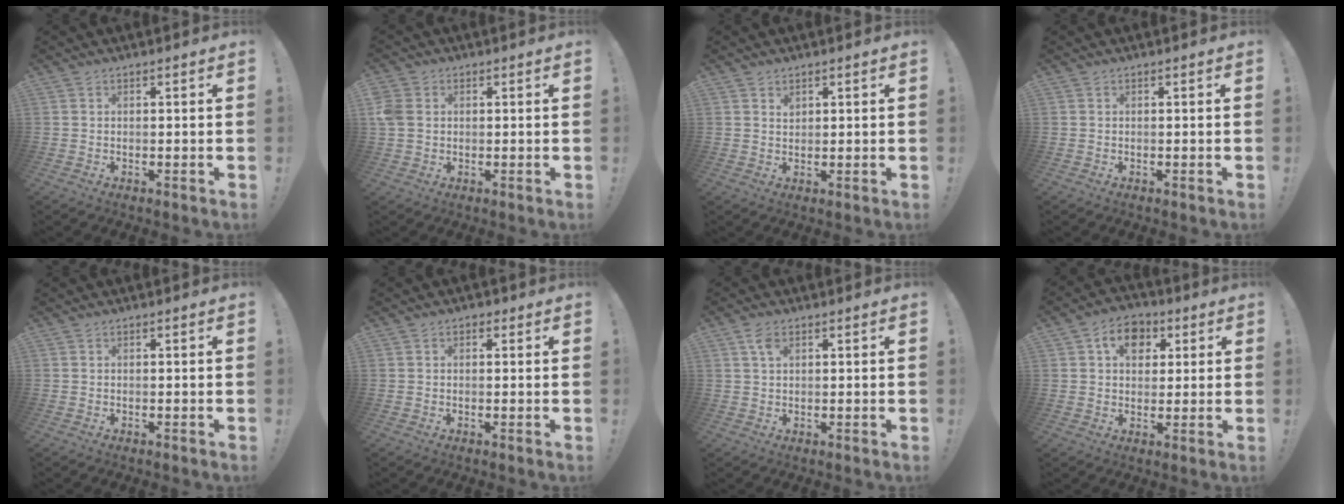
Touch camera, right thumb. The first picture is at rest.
{"total": 5.0, "force": [0.8, 4.1, 2.7], "torque": [-0.054, 0.007, 0.021]}
{"total": 1.4, "force": [1.0, 0.9, 0.4], "torque": [0.000, -0.004, 0.018]}
{"total": 0.0}
{"total": 0.0}
{"total": 1.2, "force": [0.2, 1.0, 0.6], "torque": [-0.010, 0.001, 0.005]}
{"total": 3.4, "force": [1.7, 1.8, 2.4], "torque": [-0.040, -0.002, 0.029]}
{"total": 9.3, "force": [3.3, 7.2, 4.8], "torque": [-0.063, -0.004, 0.060]}